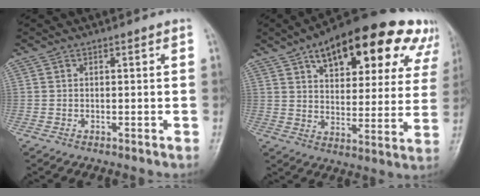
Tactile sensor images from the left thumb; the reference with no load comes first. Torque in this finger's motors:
{"motor_torque": [0.62, 0.85, 1.48, -1.29, 0.40]}